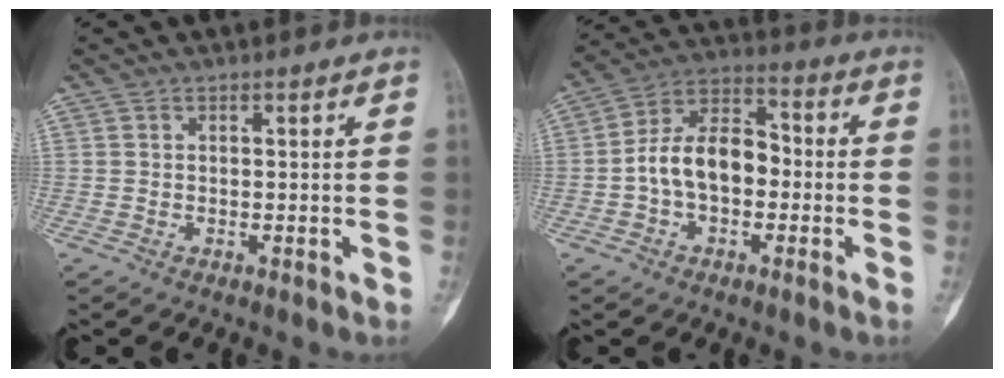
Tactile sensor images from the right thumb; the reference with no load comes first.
{"total": 12.2, "force": [-1.7, 7.5, 9.5], "torque": [-0.155, 0.043, -0.041]}